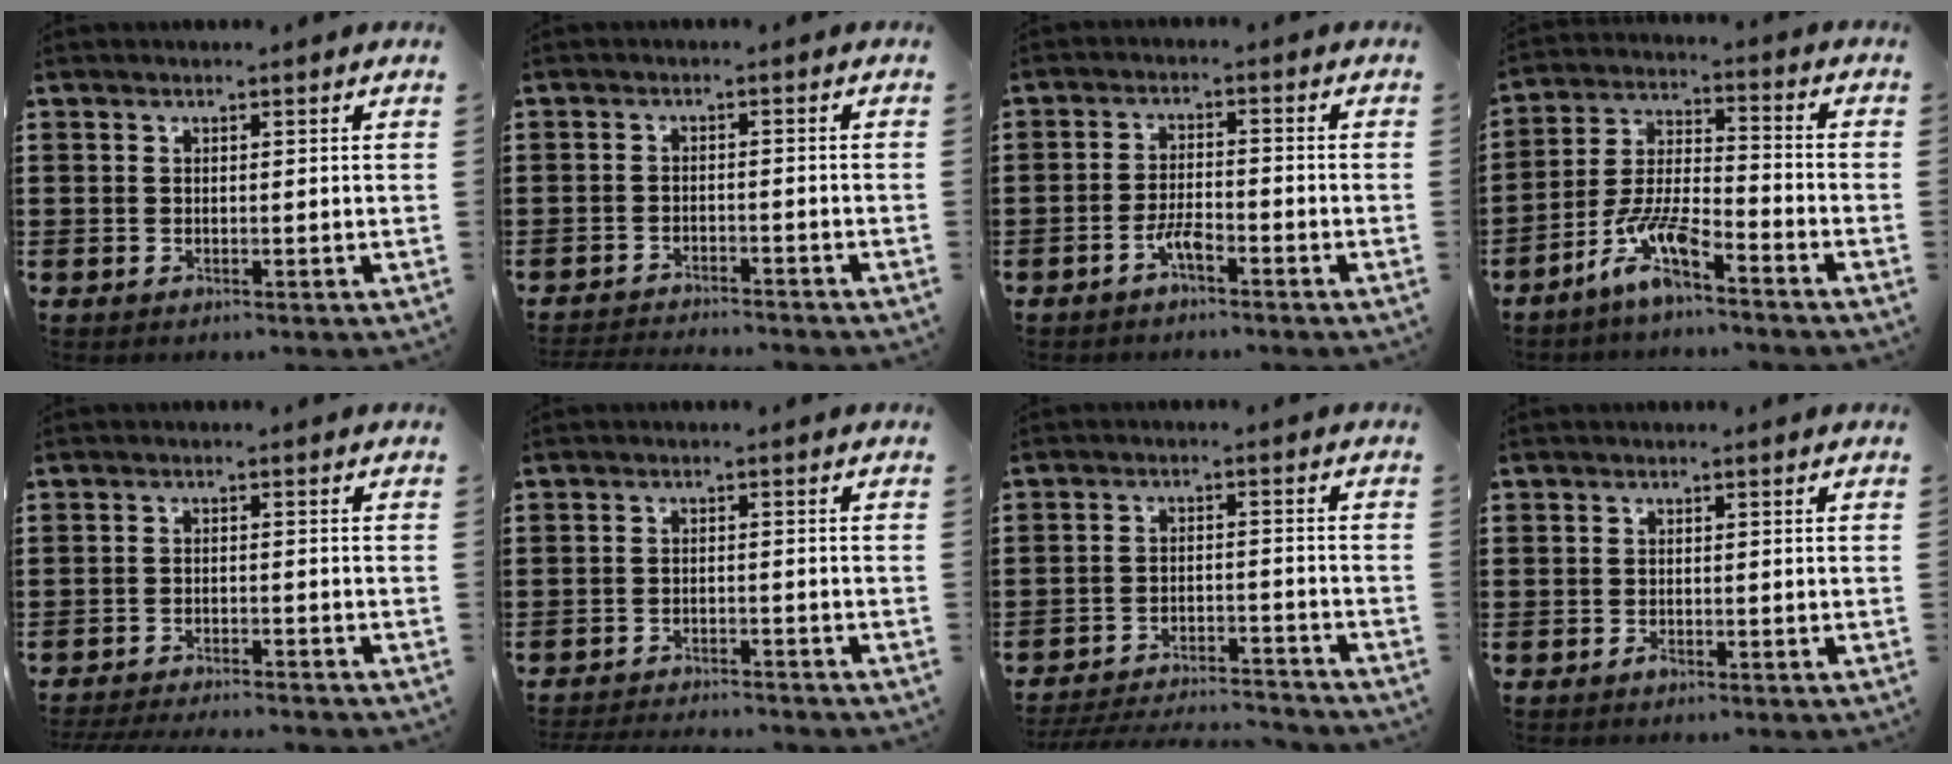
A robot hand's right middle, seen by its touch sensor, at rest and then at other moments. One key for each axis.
{"total": 2.5, "fx": -2.5, "fy": 0.0, "fz": 0.0, "tx": -0.005, "ty": 0.001, "tz": -0.052}
{"total": 3.6, "fx": -2.4, "fy": 0.9, "fz": 2.6, "tx": -0.058, "ty": 0.003, "tz": -0.048}
{"total": 8.6, "fx": -6.2, "fy": 1.8, "fz": 5.7, "tx": -0.127, "ty": -0.005, "tz": -0.122}
{"total": 2.9, "fx": -2.9, "fy": -0.1, "fz": 0.3, "tx": -0.008, "ty": 0.000, "tz": -0.061}
{"total": 2.7, "fx": -2.7, "fy": 0.1, "fz": 0.1, "tx": -0.007, "ty": 0.000, "tz": -0.056}
{"total": 4.9, "fx": -4.8, "fy": 0.5, "fz": 0.8, "tx": -0.029, "ty": -0.001, "tz": -0.104}
{"total": 1.0, "fx": -0.7, "fy": 0.6, "fz": 0.3, "tx": -0.006, "ty": 0.000, "tz": -0.014}